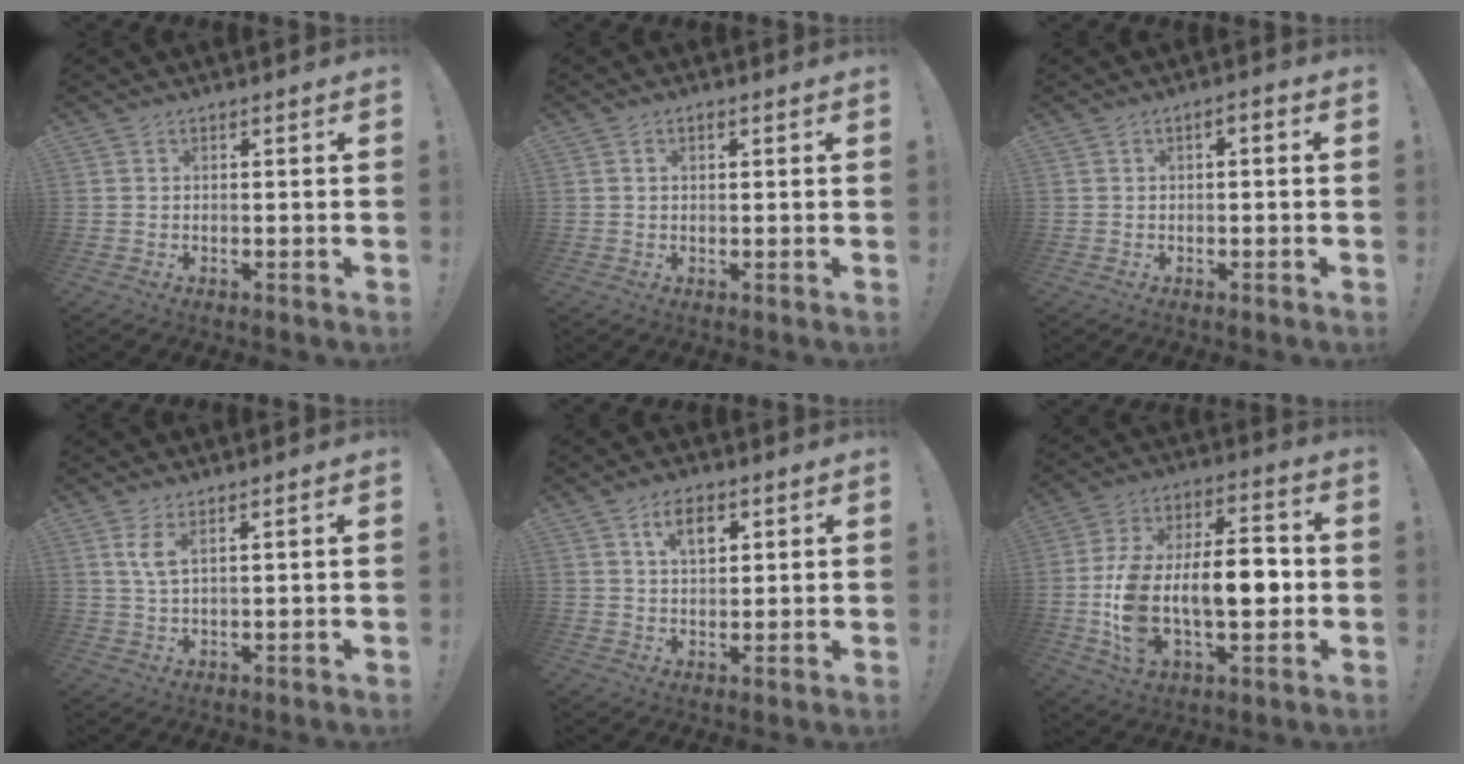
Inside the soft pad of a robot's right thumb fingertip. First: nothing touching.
{"total": 1.1, "force": [0.4, 0.8, 0.7], "torque": [-0.013, 0.003, 0.007]}
{"total": 2.0, "force": [-1.3, 0.8, 1.2], "torque": [-0.025, 0.013, -0.023]}
{"total": 3.8, "force": [2.0, 0.9, 3.1], "torque": [-0.065, -0.004, 0.036]}
{"total": 6.9, "force": [3.1, 4.1, 4.7], "torque": [-0.076, 0.000, 0.054]}
{"total": 19.5, "force": [-3.1, 10.3, 16.3], "torque": [-0.295, 0.012, -0.048]}